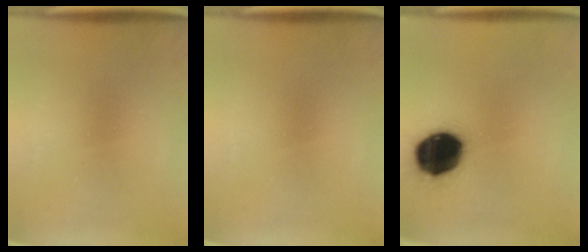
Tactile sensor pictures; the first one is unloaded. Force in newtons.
{"total": 0.0}
{"total": 18.4}